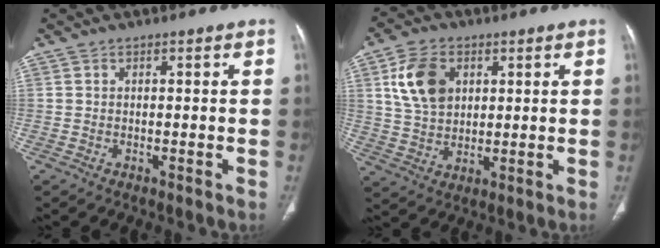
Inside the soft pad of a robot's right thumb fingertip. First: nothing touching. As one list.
[{"total": 10.5, "force": [3.5, 7.3, 6.7], "torque": [-0.111, -0.008, 0.070]}]